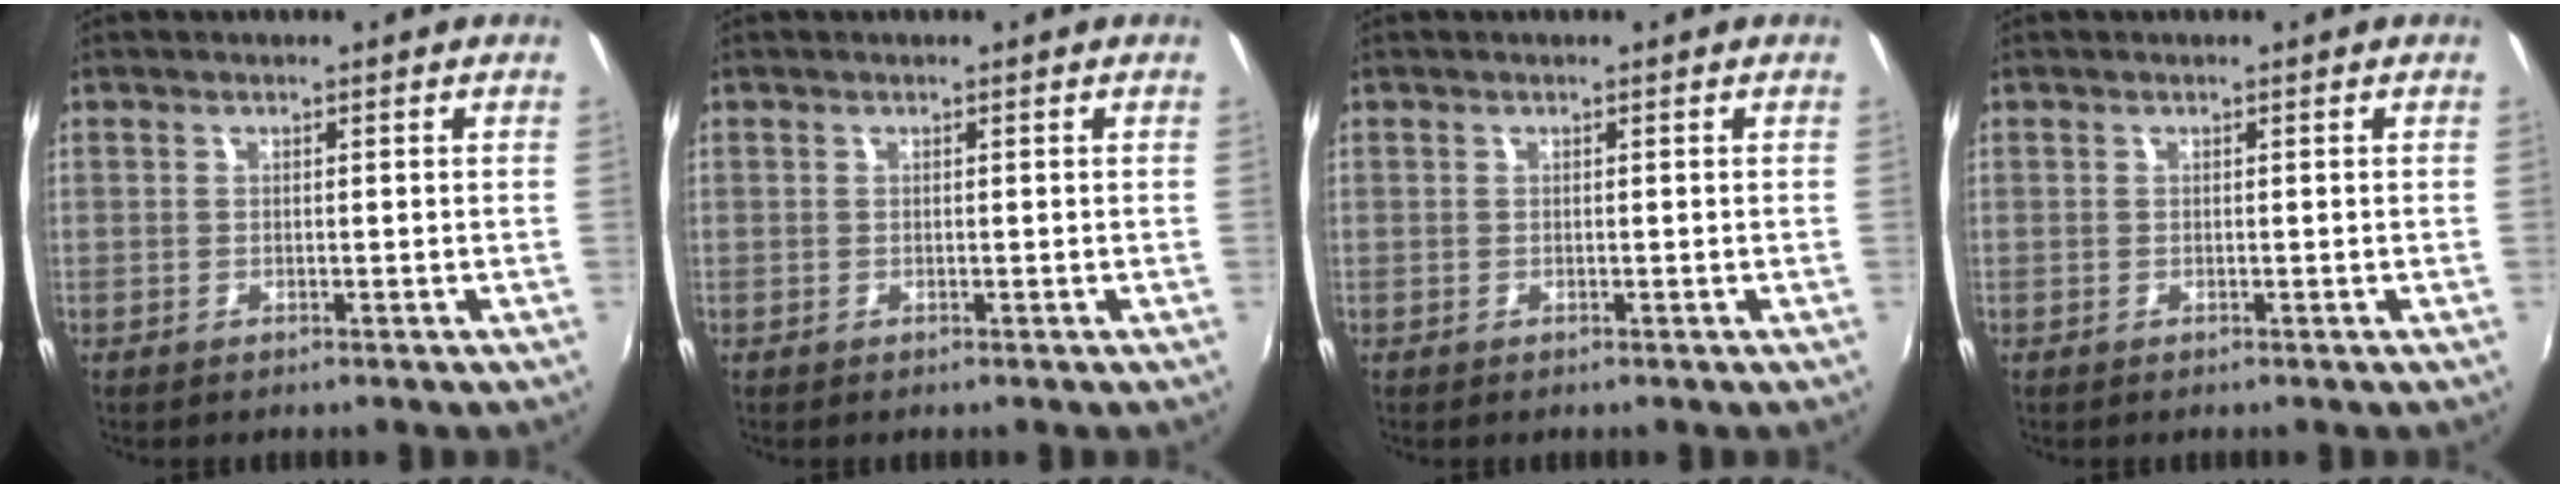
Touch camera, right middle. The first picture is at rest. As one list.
[{"total": 0.0}, {"total": 0.0}, {"total": 0.0}]